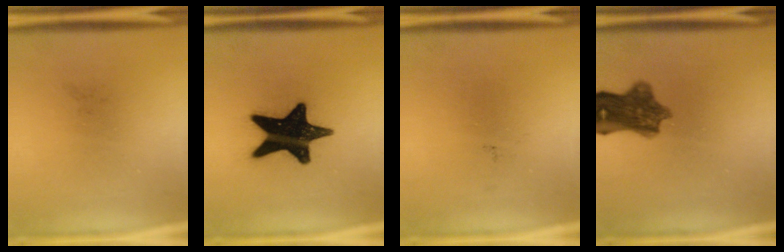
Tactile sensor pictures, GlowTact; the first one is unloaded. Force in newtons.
{"total": 18.9}
{"total": 0.0}
{"total": 8.4}